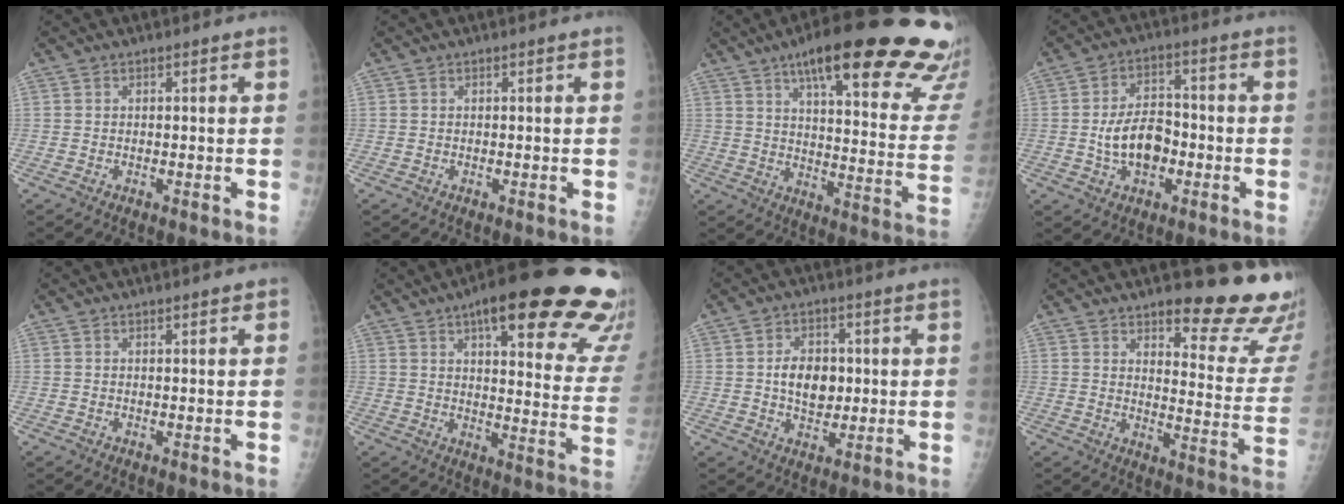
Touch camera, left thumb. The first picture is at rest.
{"total": 0.0}
{"total": 30.6, "force": [20.5, 6.7, 21.7], "torque": [-0.234, -0.070, 0.269]}
{"total": 9.3, "force": [-1.9, 6.1, 6.8], "torque": [-0.097, 0.020, -0.035]}
{"total": 1.0, "force": [0.6, 0.3, 0.7], "torque": [-0.009, 0.000, 0.006]}
{"total": 28.7, "force": [17.8, 7.6, 21.2], "torque": [-0.208, -0.053, 0.222]}
{"total": 7.3, "force": [0.7, 5.2, 5.1], "torque": [-0.055, -0.004, 0.013]}
{"total": 19.3, "force": [14.4, 5.5, 11.6], "torque": [-0.103, -0.108, 0.176]}